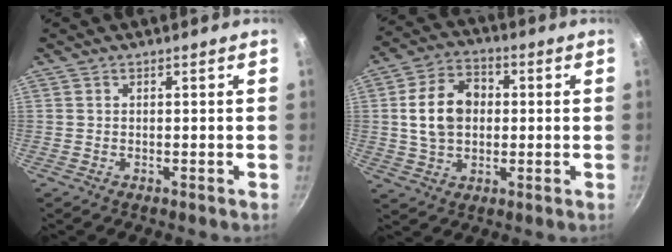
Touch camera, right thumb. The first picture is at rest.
{"total": 11.9, "force": [1.0, 8.6, 8.2], "torque": [-0.122, 0.018, 0.010]}